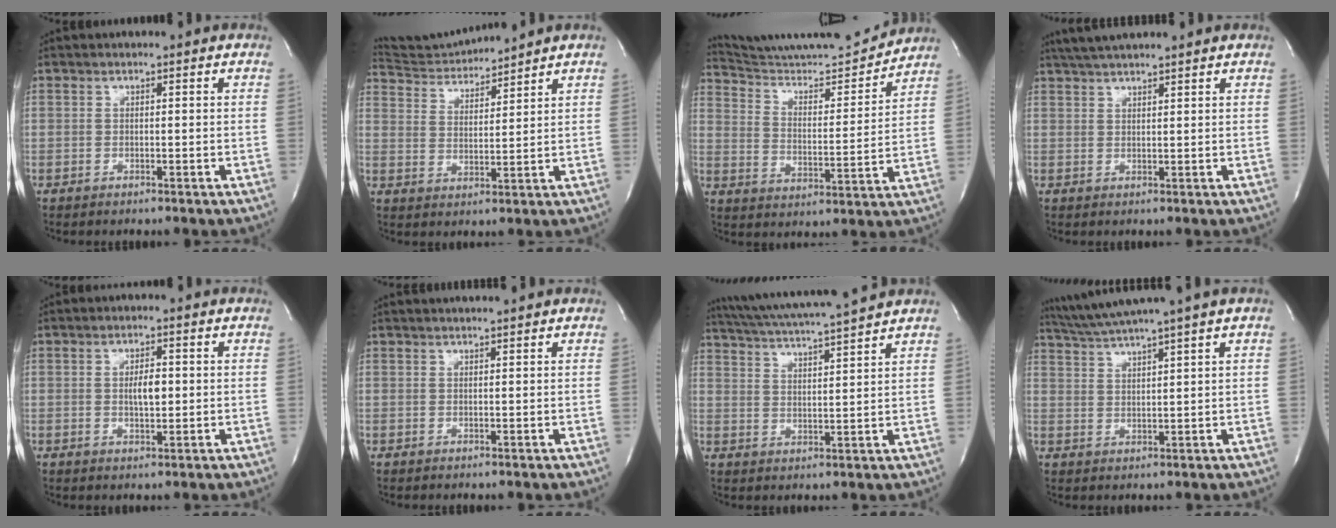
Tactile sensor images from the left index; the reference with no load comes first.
{"total": 7.1, "force": [7.0, -1.0, -0.3], "torque": [-0.007, 0.003, 0.140]}
{"total": 16.3, "force": [15.9, -0.2, 3.7], "torque": [-0.069, -0.040, 0.248]}
{"total": 5.9, "force": [5.2, 0.1, 2.8], "torque": [-0.051, 0.023, 0.089]}
{"total": 3.1, "force": [-0.2, 1.1, 2.9], "torque": [-0.049, -0.010, -0.004]}
{"total": 2.5, "force": [2.3, -0.5, 0.8], "torque": [-0.006, 0.006, 0.032]}
{"total": 13.7, "force": [12.5, -1.0, 5.6], "torque": [-0.108, -0.005, 0.189]}
{"total": 7.9, "force": [6.5, -2.2, 4.0], "torque": [-0.070, 0.003, 0.113]}